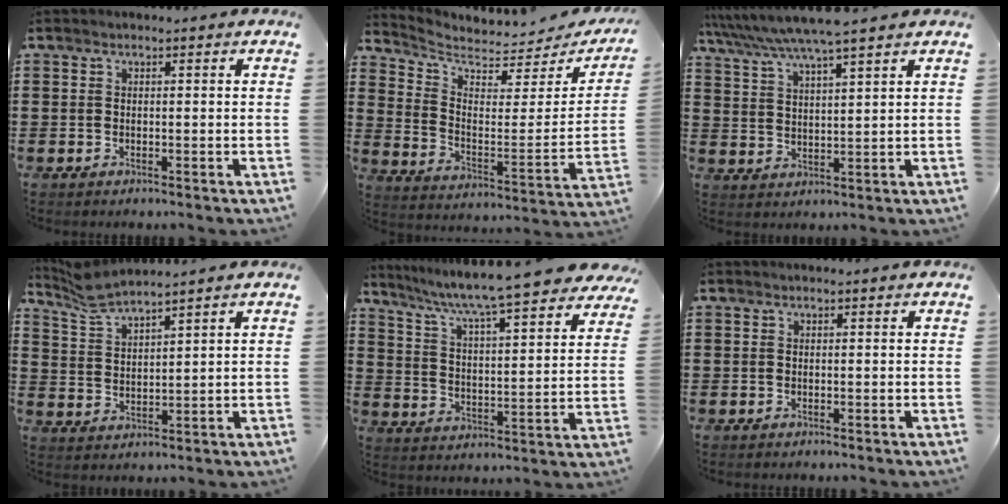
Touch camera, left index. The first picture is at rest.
{"total": 4.5, "force": [4.0, 1.2, 1.7], "torque": [-0.059, -0.039, 0.064]}
{"total": 6.3, "force": [5.6, -0.4, 2.8], "torque": [-0.073, -0.027, 0.097]}
{"total": 4.8, "force": [4.4, 0.0, 1.8], "torque": [-0.050, -0.017, 0.080]}
{"total": 7.2, "force": [6.4, -0.7, 3.3], "torque": [-0.091, -0.052, 0.102]}
{"total": 0.0}